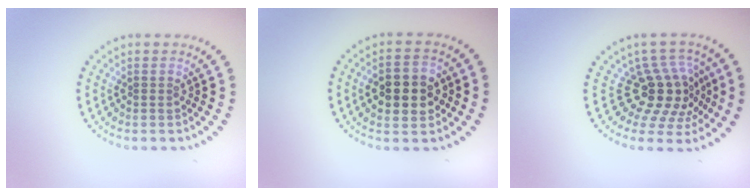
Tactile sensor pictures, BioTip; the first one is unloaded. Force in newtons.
{"total": 5.0, "press": 5.0, "slide": 0.3}
{"total": 4.7, "press": 3.4, "slide": 3.2}